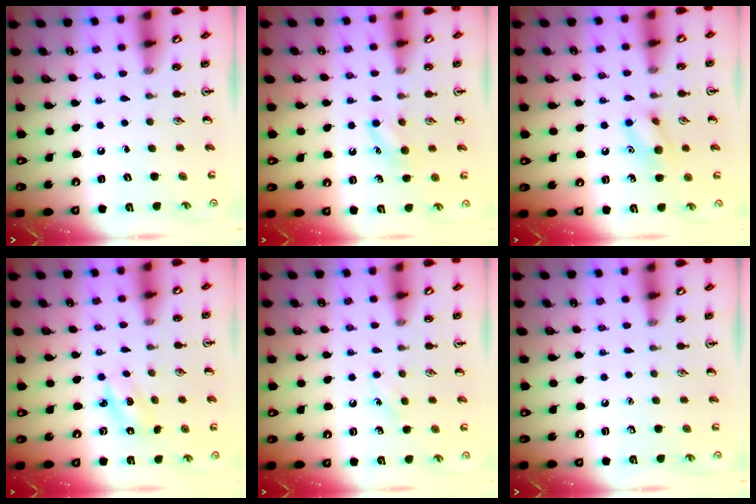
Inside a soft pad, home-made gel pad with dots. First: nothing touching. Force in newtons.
{"total": 5.5, "press": 5.3, "slide": 1.6}
{"total": 9.5, "press": 9.4, "slide": 1.5}
{"total": 2.1, "press": 2.0, "slide": 0.7}
{"total": 4.2, "press": 3.9, "slide": 1.4}
{"total": 0.0}